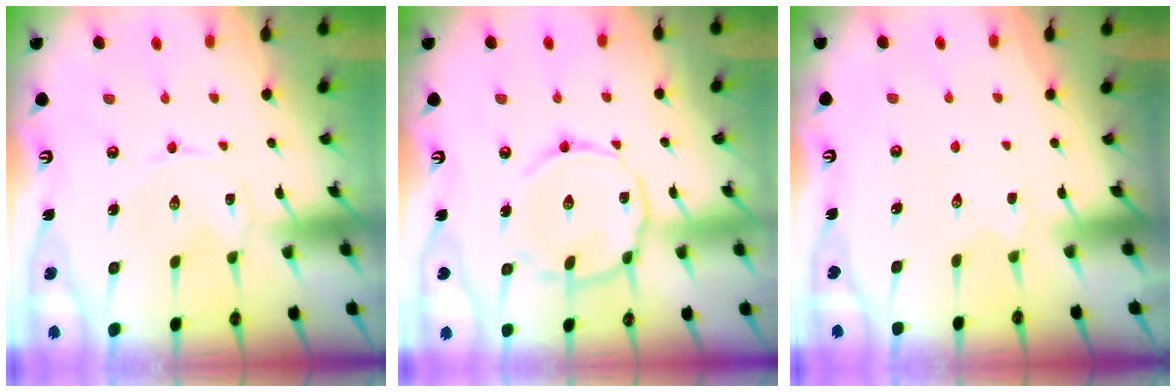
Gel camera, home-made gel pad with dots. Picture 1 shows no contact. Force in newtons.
{"total": 11.7, "press": 11.7, "slide": 0.7}
{"total": 3.4, "press": 3.4, "slide": 0.7}